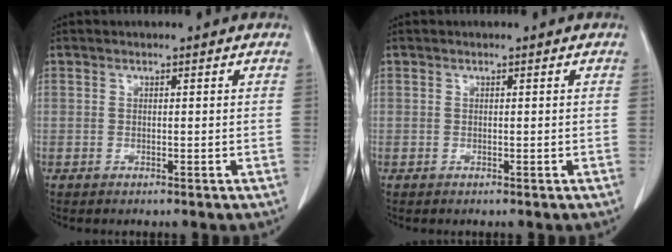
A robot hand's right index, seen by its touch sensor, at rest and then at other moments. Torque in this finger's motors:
{"motor_torque": [-0.01, 0.00, 0.01, 0.00]}